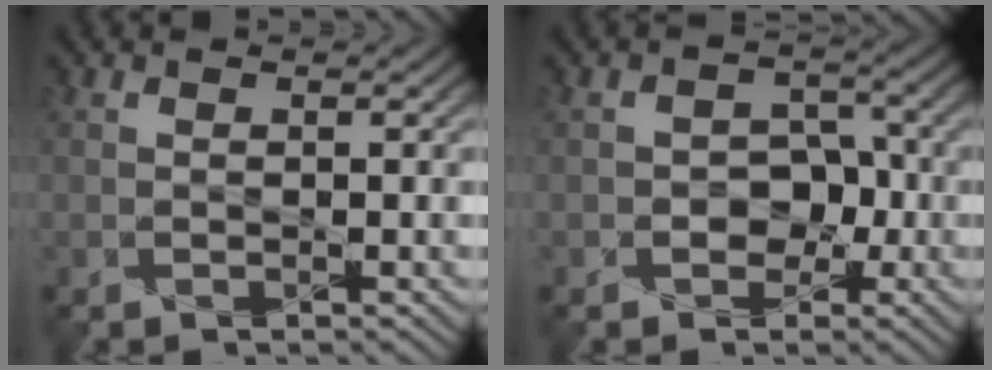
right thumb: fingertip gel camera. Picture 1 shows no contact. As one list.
[{"total": 3.1, "force": [-1.4, 2.6, 1.0], "torque": [-0.008, 0.000, -0.022]}]